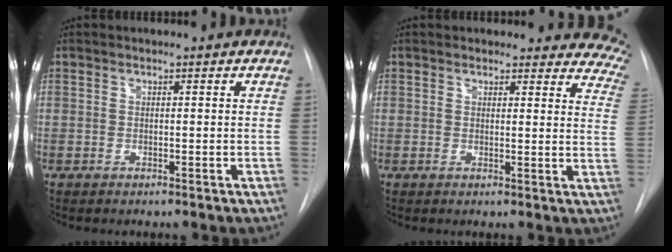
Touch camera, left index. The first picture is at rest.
{"total": 11.6, "force": [10.7, 3.9, 2.1], "torque": [0.026, -0.064, 0.068]}